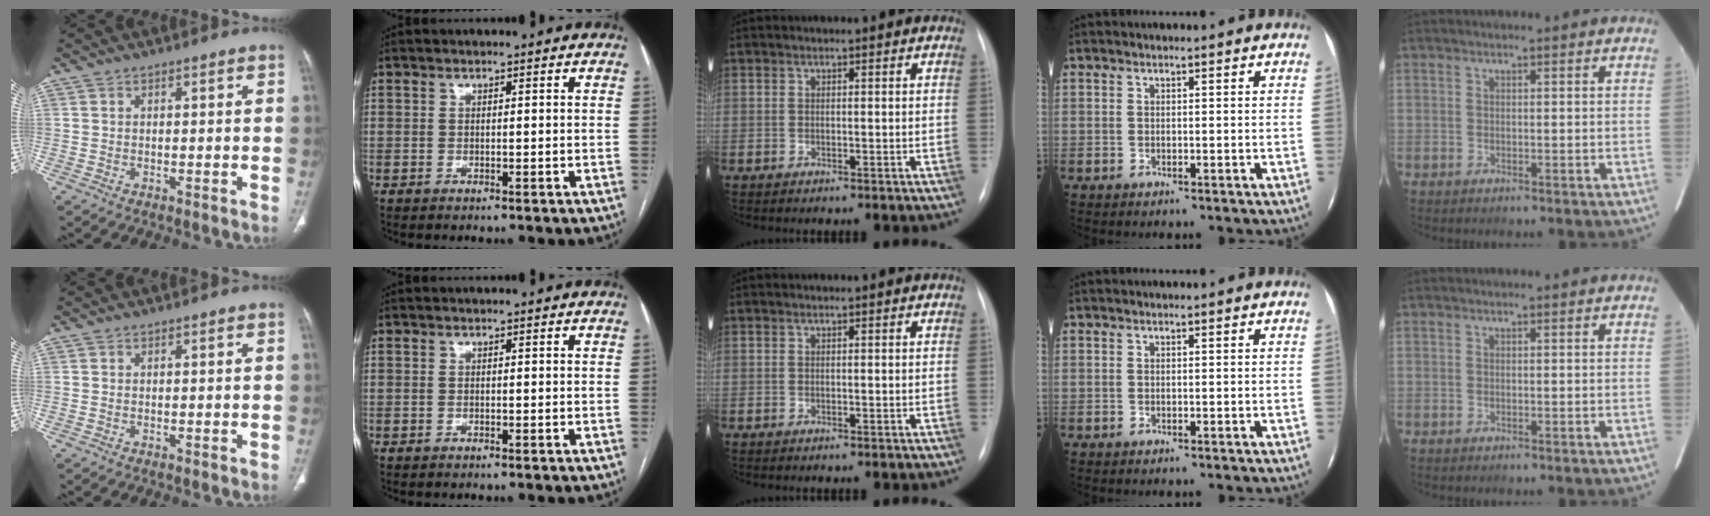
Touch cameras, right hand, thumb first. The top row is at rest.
{}